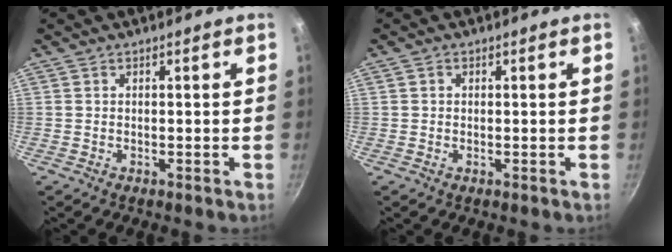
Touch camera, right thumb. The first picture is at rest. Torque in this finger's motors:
{"motor_torque": [-0.33, -0.51, -0.43, 0.29, 0.00]}